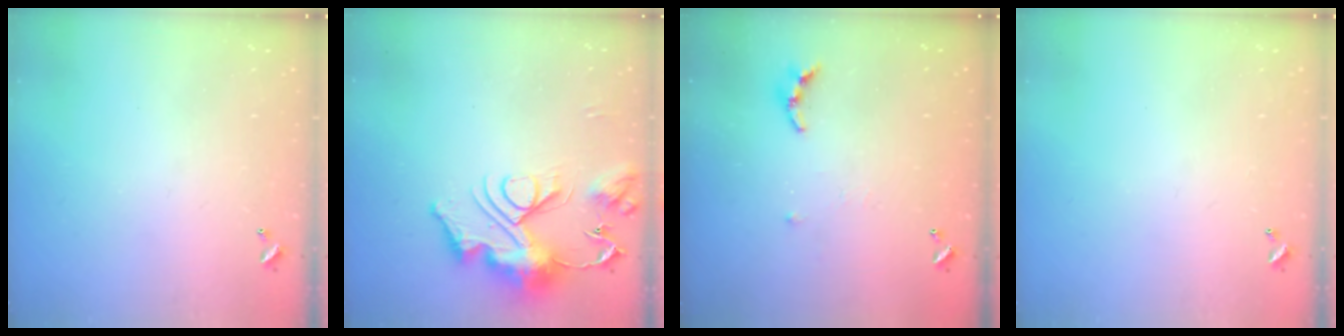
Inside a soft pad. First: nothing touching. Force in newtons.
{"total": 17.1, "press": 17.1, "slide": 1.7}
{"total": 5.8, "press": 5.8, "slide": 0.1}
{"total": 0.0}